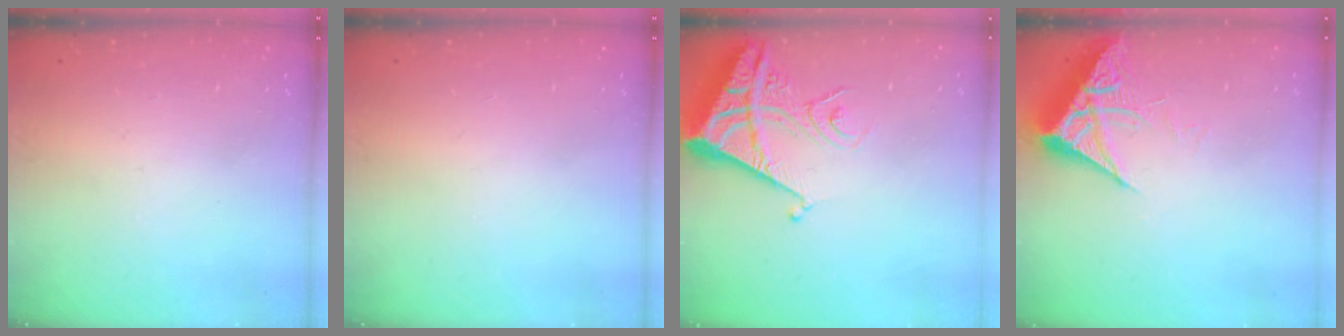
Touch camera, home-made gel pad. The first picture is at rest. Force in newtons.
{"total": 0.0}
{"total": 10.0, "press": 9.9, "slide": 1.3}
{"total": 7.0, "press": 7.0, "slide": 0.2}